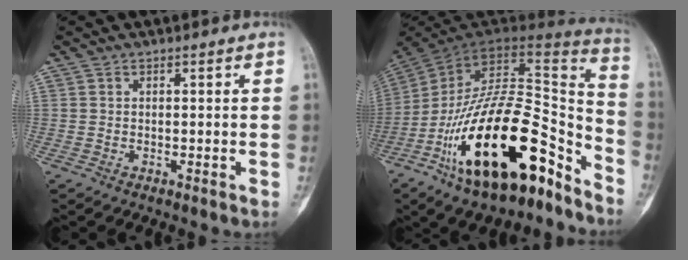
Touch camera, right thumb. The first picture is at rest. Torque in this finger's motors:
{"motor_torque": [3.33, 1.69, 2.24, -0.52, 0.95]}